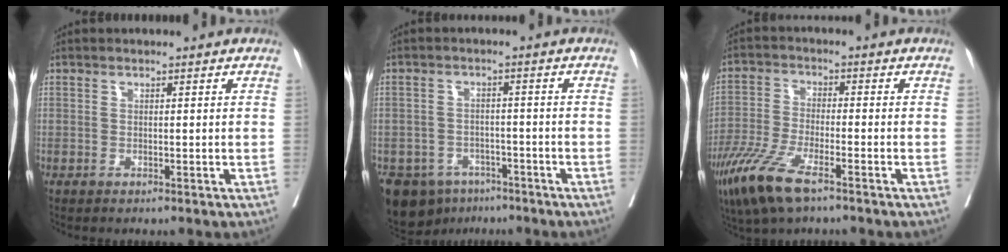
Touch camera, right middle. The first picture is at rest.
{"total": 10.2, "force": [-6.8, 7.0, 3.0], "torque": [-0.069, -0.002, -0.094]}
{"total": 9.9, "force": [-6.2, 2.1, 7.4], "torque": [-0.157, -0.023, -0.117]}